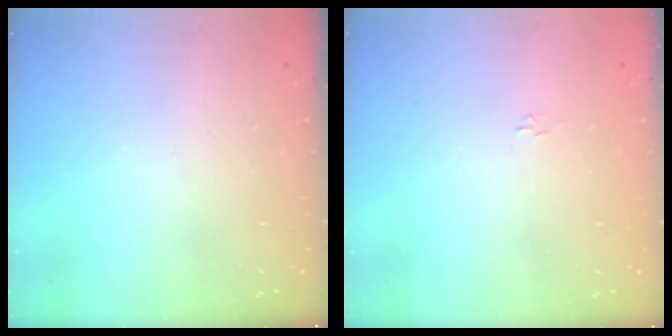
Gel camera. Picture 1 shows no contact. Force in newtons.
{"total": 1.8, "press": 1.8, "slide": 0.2}